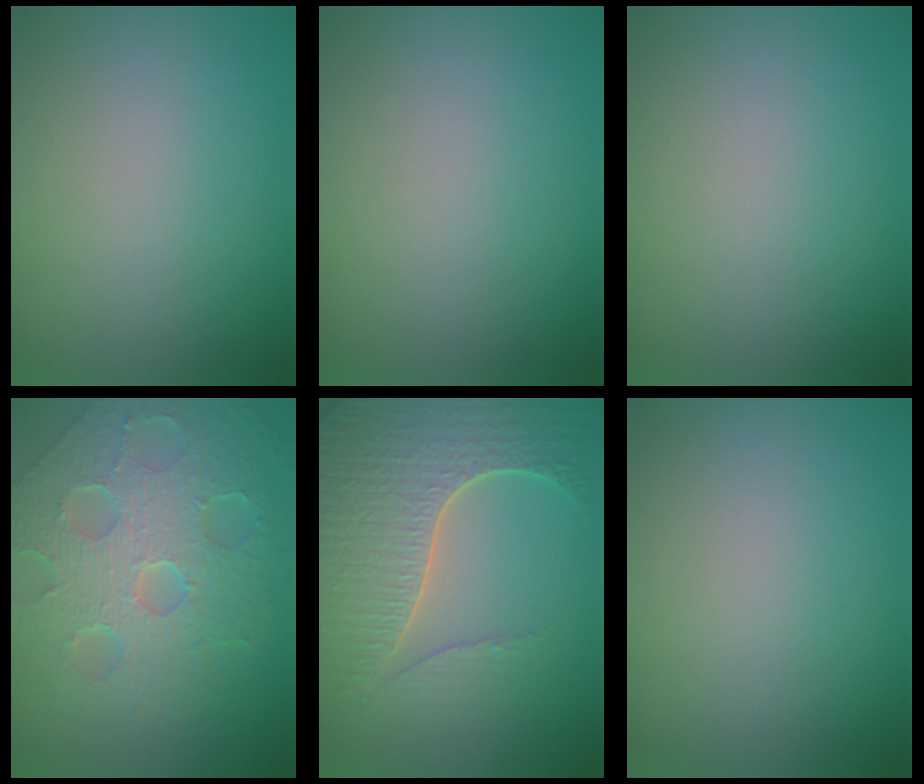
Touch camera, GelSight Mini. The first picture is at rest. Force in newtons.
{"total": 0.0}
{"total": 0.0}
{"total": 8.8, "press": 6.1, "slide": 6.4}
{"total": 7.3, "press": 5.3, "slide": 5.0}
{"total": 0.0}